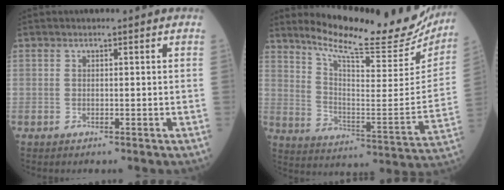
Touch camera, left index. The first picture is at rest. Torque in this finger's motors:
{"motor_torque": [0.98, -1.16, 0.28, 0.08]}